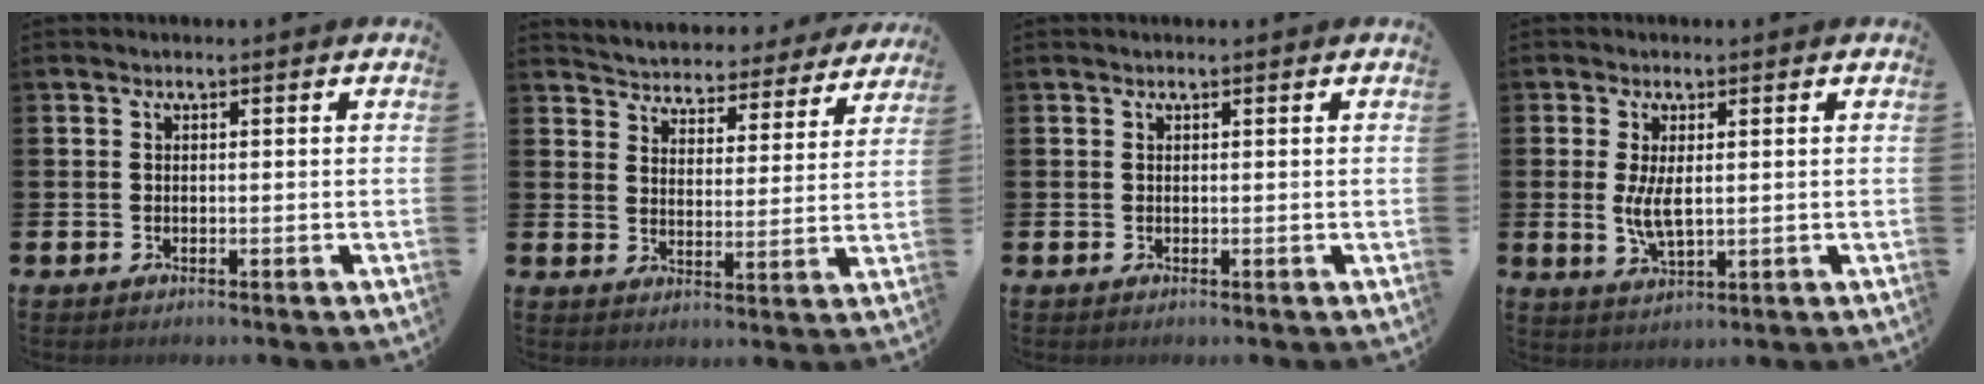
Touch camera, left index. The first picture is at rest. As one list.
[{"total": 4.6, "force": [4.5, 0.9, -0.1], "torque": [-0.026, -0.039, 0.076]}, {"total": 0.0}, {"total": 4.3, "force": [0.7, 1.6, 3.9], "torque": [-0.065, -0.002, 0.010]}]